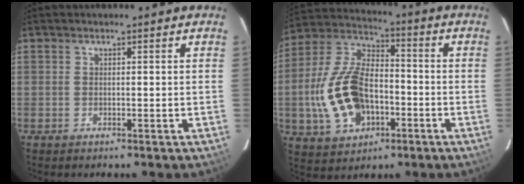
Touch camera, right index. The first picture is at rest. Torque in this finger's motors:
{"motor_torque": [1.38, -0.76, 0.47, 0.10]}